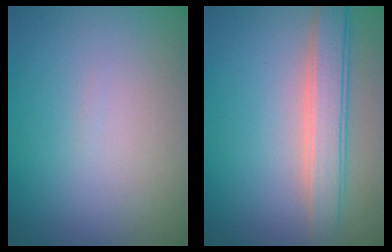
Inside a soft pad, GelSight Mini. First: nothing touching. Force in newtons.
{"total": 3.9, "press": 3.9, "slide": 0.3}